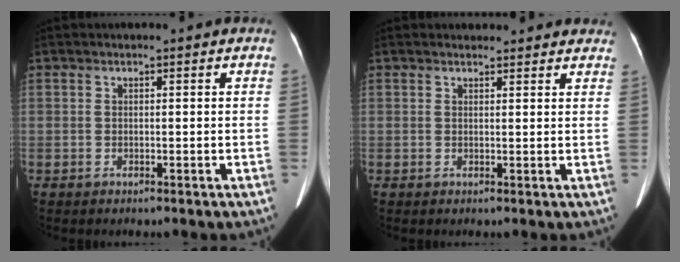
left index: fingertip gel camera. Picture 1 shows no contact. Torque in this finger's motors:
{"motor_torque": [-0.42, 0.35, -0.38, -0.05]}